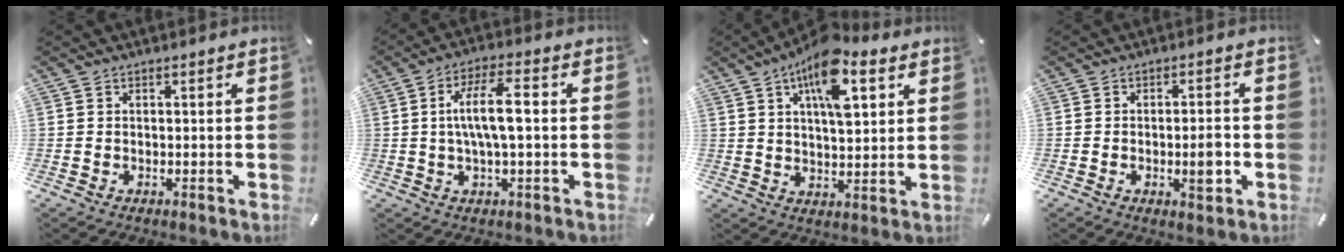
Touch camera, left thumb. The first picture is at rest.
{"total": 9.7, "force": [0.5, 2.8, 9.3], "torque": [-0.182, 0.008, 0.003]}
{"total": 14.0, "force": [7.4, 6.1, 10.2], "torque": [-0.161, -0.022, 0.125]}
{"total": 5.9, "force": [-1.4, 2.1, 5.3], "torque": [-0.077, 0.005, -0.021]}